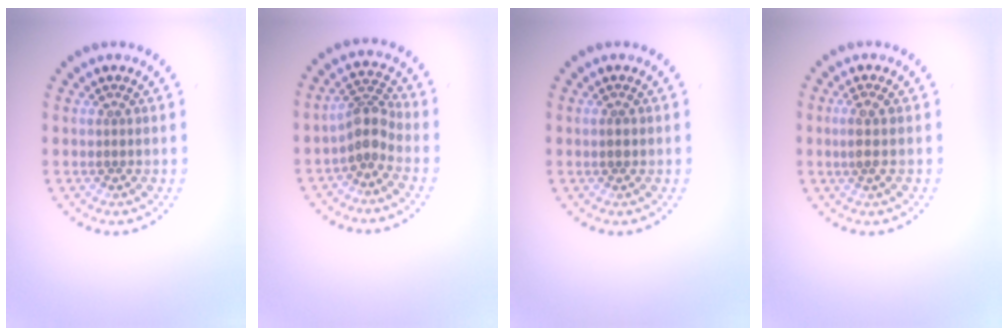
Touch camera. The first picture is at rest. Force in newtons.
{"total": 2.7, "press": 2.1, "slide": 1.7}
{"total": 0.9, "press": 0.9, "slide": 0.2}
{"total": 1.5, "press": 1.2, "slide": 0.9}